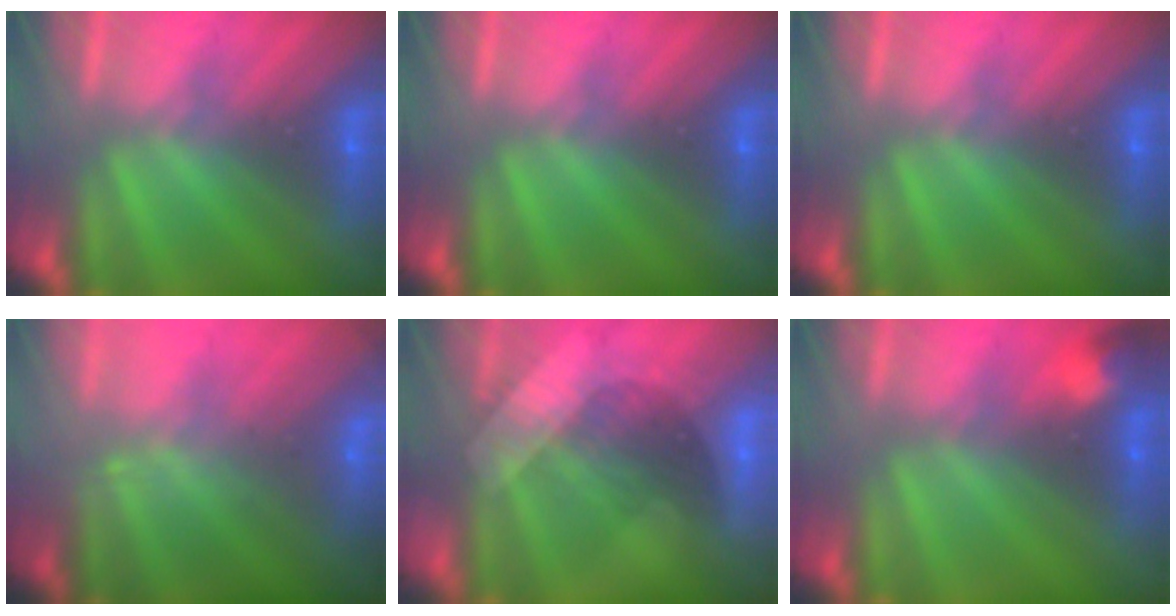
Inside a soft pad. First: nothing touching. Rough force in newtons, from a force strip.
{"total": 0.0}
{"total": 0.0}
{"total": 8.2}
{"total": 3.0}
{"total": 2.8}